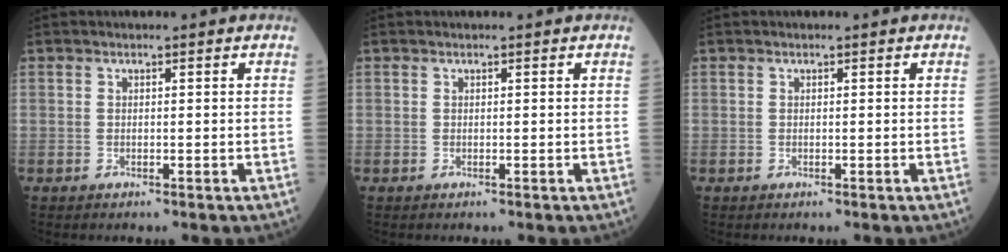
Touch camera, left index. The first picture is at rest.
{"total": 0.0}
{"total": 0.0}